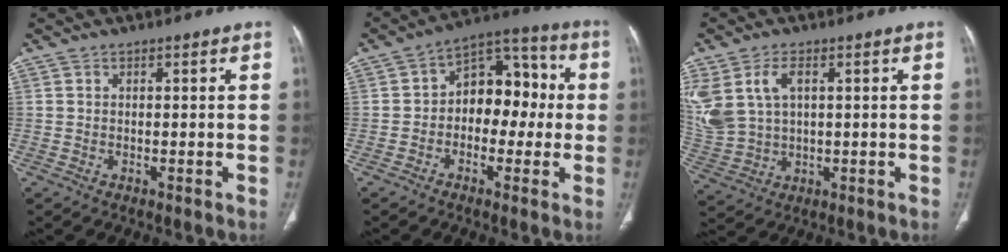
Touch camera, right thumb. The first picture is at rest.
{"total": 12.0, "force": [-0.3, 8.2, 8.8], "torque": [-0.075, 0.041, -0.020]}
{"total": 12.3, "force": [3.6, 7.9, 8.6], "torque": [-0.211, 0.000, 0.085]}